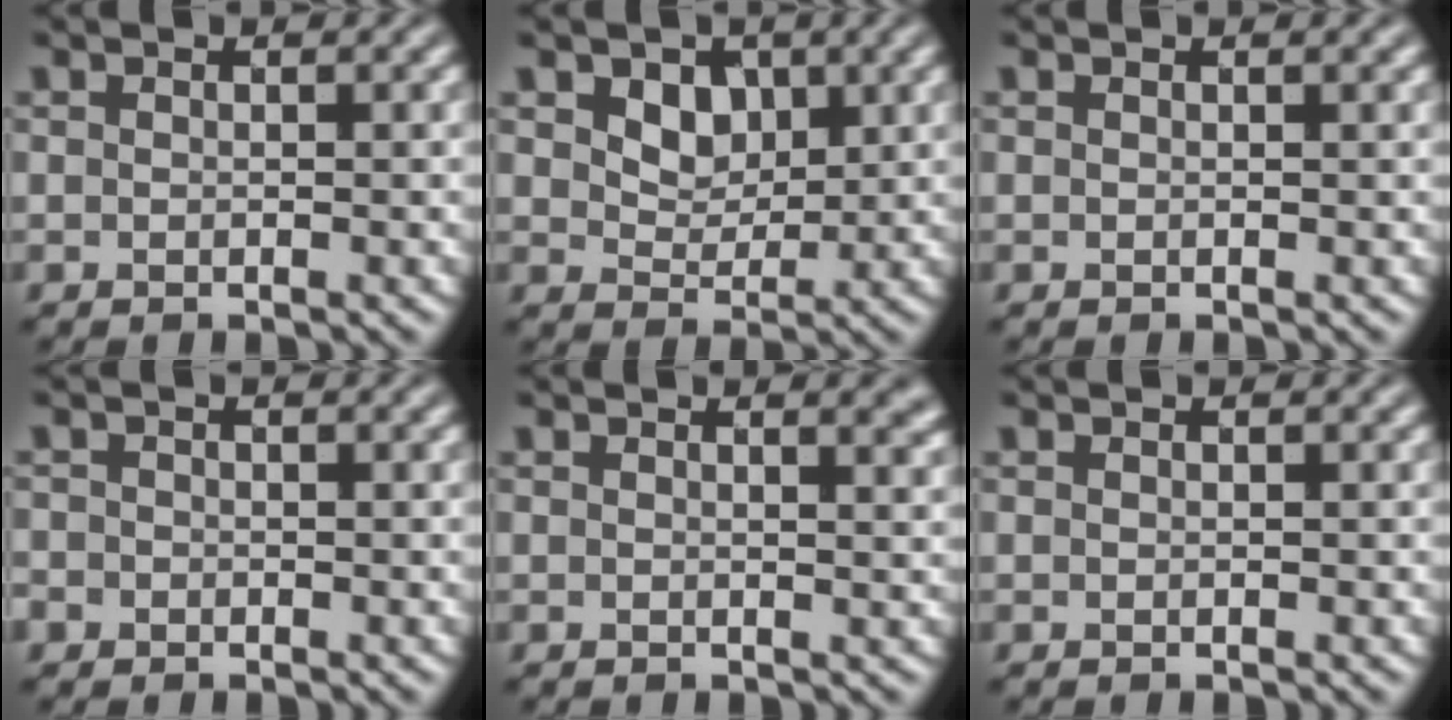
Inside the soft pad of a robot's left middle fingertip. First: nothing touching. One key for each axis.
{"total": 3.0, "fx": 1.2, "fy": 2.2, "fz": 1.7, "tx": -0.036, "ty": -0.008, "tz": 0.013}
{"total": 0.6, "fx": 0.4, "fy": 0.2, "fz": 0.5, "tx": -0.002, "ty": 0.005, "tz": 0.004}
{"total": 1.3, "fx": -0.6, "fy": 1.1, "fz": 0.1, "tx": 0.006, "ty": -0.002, "tz": -0.012}
{"total": 2.2, "fx": 1.4, "fy": 0.8, "fz": 1.4, "tx": -0.003, "ty": 0.003, "tz": 0.014}
{"total": 0.0}